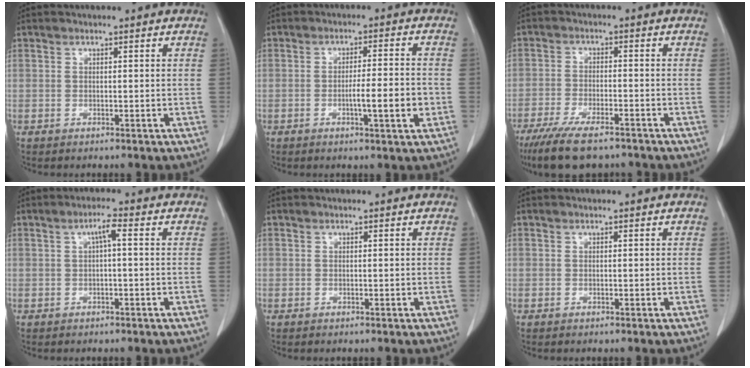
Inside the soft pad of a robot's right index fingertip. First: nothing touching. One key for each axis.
{"total": 7.0, "fx": -1.8, "fy": 0.8, "fz": 6.7, "tx": -0.104, "ty": 0.003, "tz": -0.026}
{"total": 11.9, "fx": -8.8, "fy": 3.5, "fz": 7.1, "tx": -0.127, "ty": -0.022, "tz": -0.144}
{"total": 3.0, "fx": 0.6, "fy": 0.6, "fz": 2.9, "tx": -0.056, "ty": 0.010, "tz": 0.012}
{"total": 0.0}
{"total": 0.0}